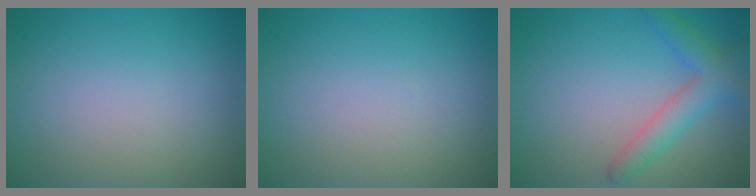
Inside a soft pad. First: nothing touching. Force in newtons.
{"total": 0.0}
{"total": 3.6, "press": 3.6, "slide": 0.1}